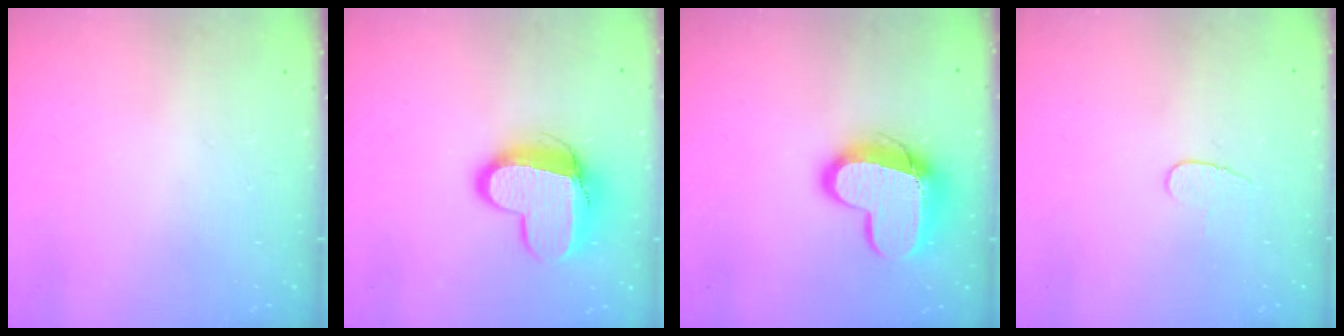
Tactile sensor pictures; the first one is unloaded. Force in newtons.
{"total": 12.5, "press": 12.5, "slide": 1.0}
{"total": 14.4, "press": 14.4, "slide": 1.0}
{"total": 4.3, "press": 4.2, "slide": 0.4}